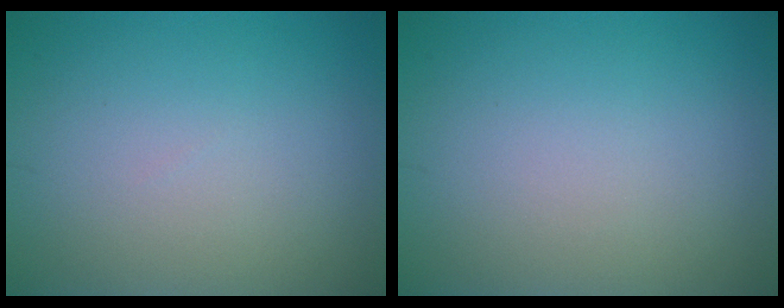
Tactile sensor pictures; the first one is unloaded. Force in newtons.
{"total": 0.0}